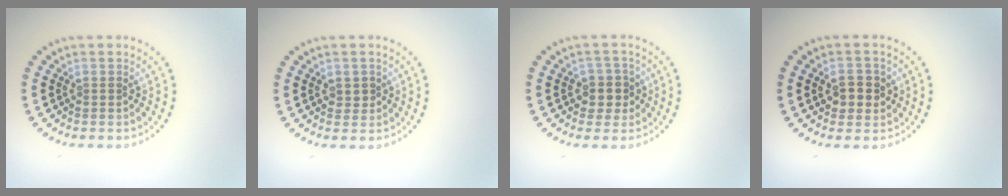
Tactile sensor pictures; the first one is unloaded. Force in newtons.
{"total": 0.8, "press": 0.8, "slide": 0.2}
{"total": 2.4, "press": 2.1, "slide": 1.1}
{"total": 2.7, "press": 2.6, "slide": 0.5}